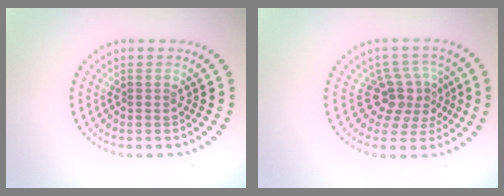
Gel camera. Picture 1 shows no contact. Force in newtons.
{"total": 3.8, "press": 2.7, "slide": 2.6}